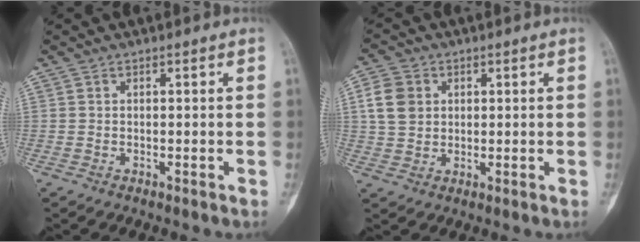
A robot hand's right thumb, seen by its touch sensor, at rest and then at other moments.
{"total": 6.6, "force": [1.6, 5.4, 3.4], "torque": [-0.056, 0.002, 0.029]}